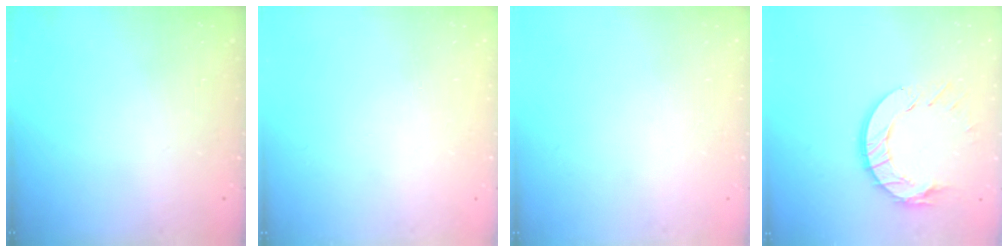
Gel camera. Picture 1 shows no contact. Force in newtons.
{"total": 0.0}
{"total": 0.0}
{"total": 11.5, "press": 11.4, "slide": 1.2}